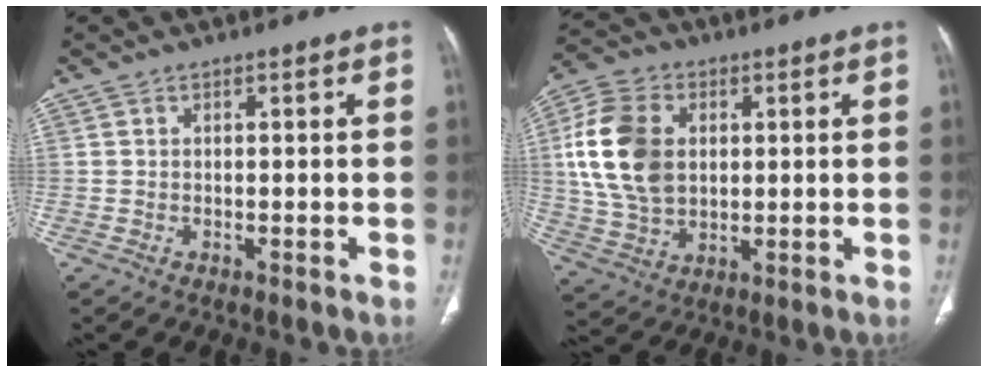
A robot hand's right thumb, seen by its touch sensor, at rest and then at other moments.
{"total": 15.4, "force": [2.6, 10.9, 10.6], "torque": [-0.196, 0.001, 0.052]}